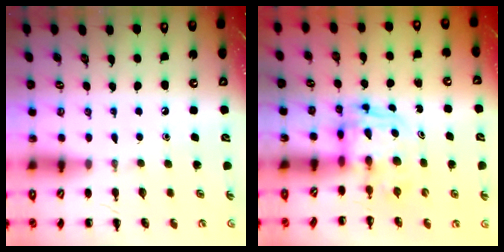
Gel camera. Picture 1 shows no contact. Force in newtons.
{"total": 2.7, "press": 2.7, "slide": 0.2}